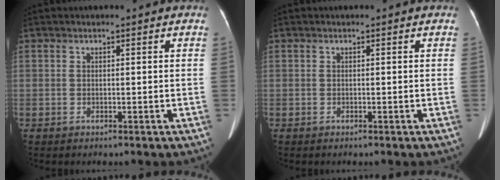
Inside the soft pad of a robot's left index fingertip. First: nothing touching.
{"total": 0.0}